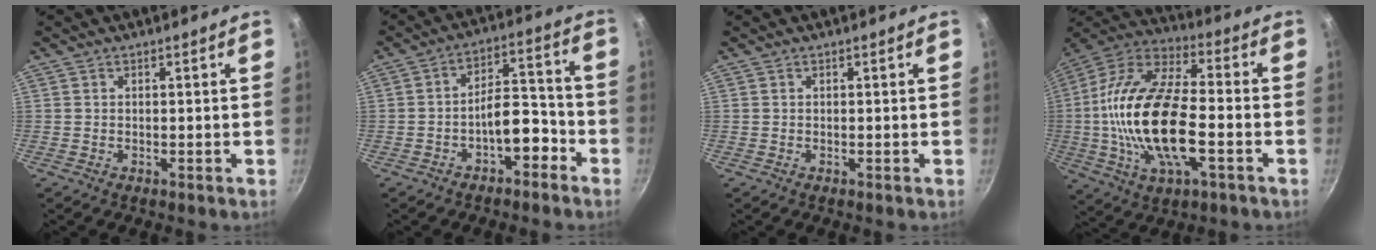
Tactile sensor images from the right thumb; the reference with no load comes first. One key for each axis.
{"total": 8.6, "fx": -4.3, "fy": 4.3, "fz": 6.1, "tx": -0.063, "ty": 0.067, "tz": -0.058}
{"total": 0.0}
{"total": 23.3, "fx": -3.8, "fy": 10.5, "fz": 20.4, "tx": -0.397, "ty": 0.028, "tz": -0.082}